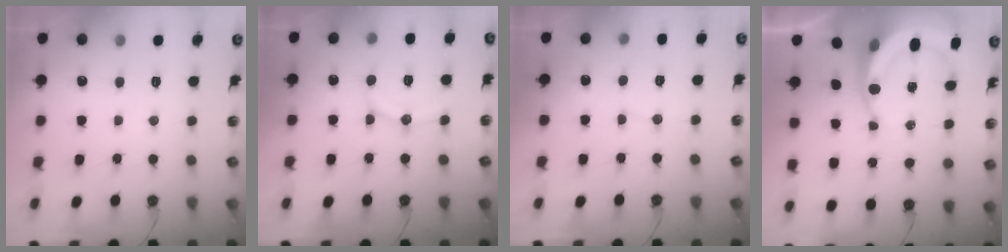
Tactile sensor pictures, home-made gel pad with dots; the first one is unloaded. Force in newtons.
{"total": 10.0, "press": 9.7, "slide": 2.8}
{"total": 2.5, "press": 2.5, "slide": 0.4}
{"total": 7.7, "press": 7.7, "slide": 1.1}